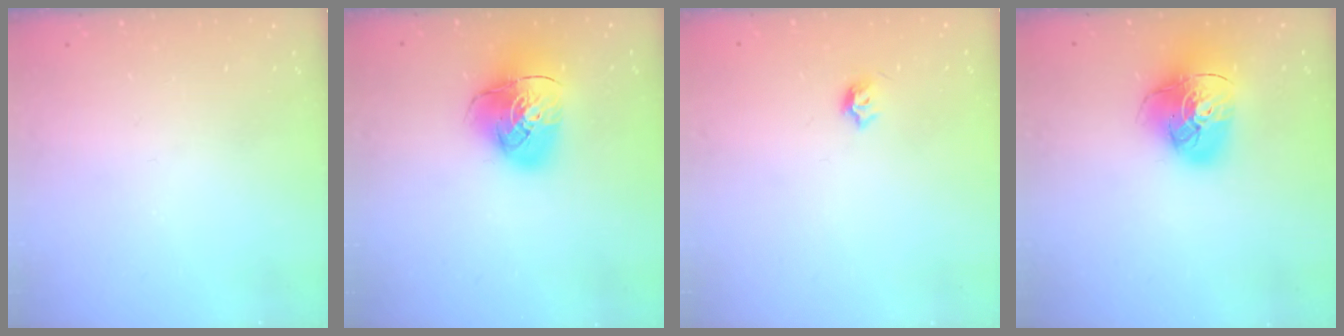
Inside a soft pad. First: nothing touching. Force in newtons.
{"total": 13.4, "press": 13.3, "slide": 1.7}
{"total": 4.0, "press": 3.9, "slide": 0.7}
{"total": 15.5, "press": 15.4, "slide": 1.8}